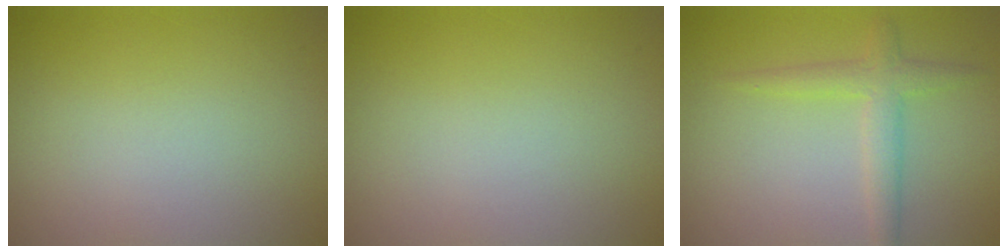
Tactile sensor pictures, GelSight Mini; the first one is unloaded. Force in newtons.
{"total": 0.0}
{"total": 2.5, "press": 2.5, "slide": 0.1}